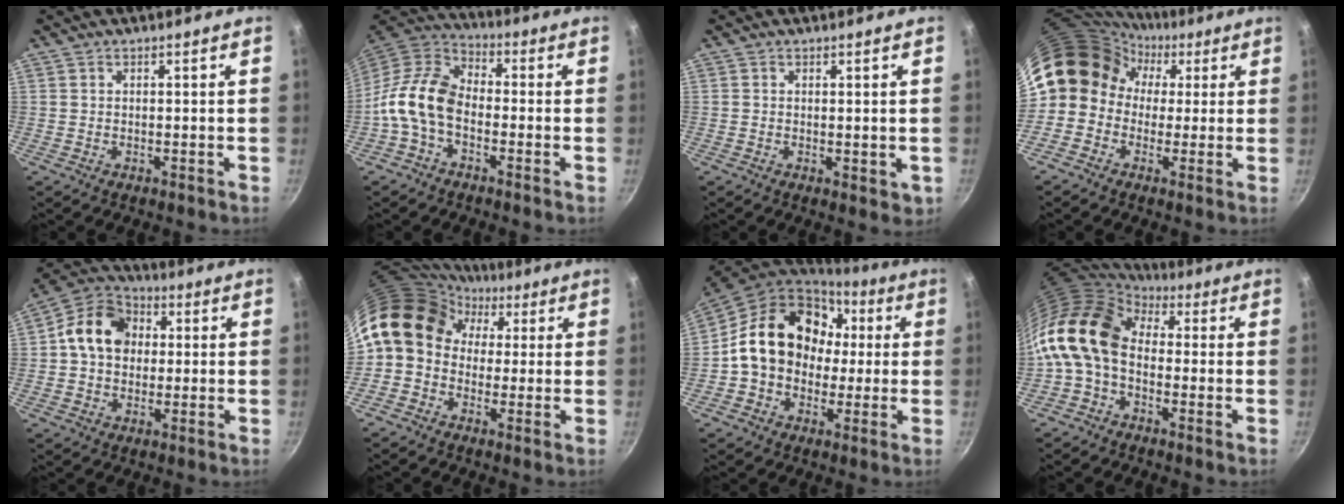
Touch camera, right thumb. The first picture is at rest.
{"total": 12.0, "force": [-3.1, 7.7, 8.6], "torque": [-0.151, 0.042, -0.082]}
{"total": 2.0, "force": [0.2, 1.2, 1.7], "torque": [-0.021, -0.005, 0.003]}
{"total": 13.0, "force": [1.4, 11.6, 5.6], "torque": [-0.070, 0.039, -0.002]}
{"total": 12.0, "force": [1.4, 9.6, 7.1], "torque": [-0.090, 0.021, 0.002]}
{"total": 14.8, "force": [2.5, 12.0, 8.2], "torque": [-0.132, 0.041, 0.019]}
{"total": 19.7, "force": [2.1, 15.9, 11.4], "torque": [-0.167, 0.049, 0.030]}
{"total": 14.7, "force": [0.2, 10.3, 10.6], "torque": [-0.194, 0.027, -0.019]}